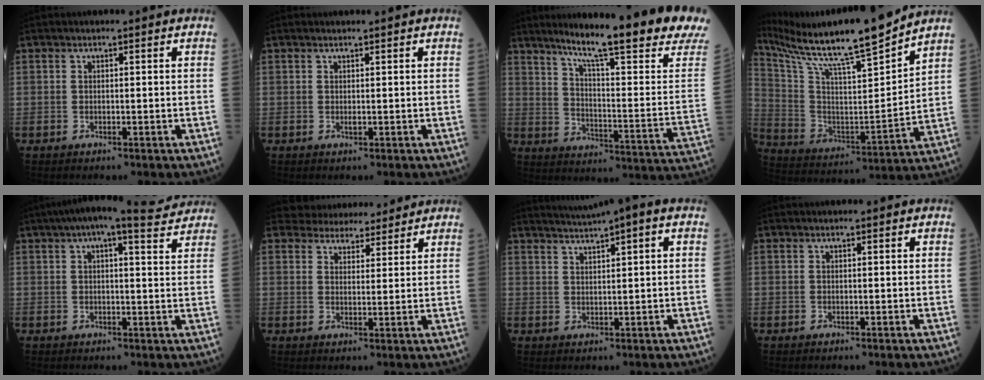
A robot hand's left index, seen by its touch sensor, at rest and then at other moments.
{"total": 1.1, "force": [0.8, 0.3, 0.8], "torque": [-0.016, 0.002, 0.013]}
{"total": 23.4, "force": [18.3, -0.8, 14.5], "torque": [-0.208, -0.066, 0.246]}
{"total": 20.7, "force": [18.3, -0.4, 9.7], "torque": [-0.186, -0.027, 0.309]}
{"total": 10.6, "force": [8.7, 1.8, 5.7], "torque": [-0.094, 0.031, 0.107]}
{"total": 7.9, "force": [7.5, 2.4, 0.8], "torque": [-0.004, 0.009, 0.099]}
{"total": 6.0, "force": [4.3, 0.0, 4.2], "torque": [-0.075, 0.027, 0.069]}
{"total": 0.0}